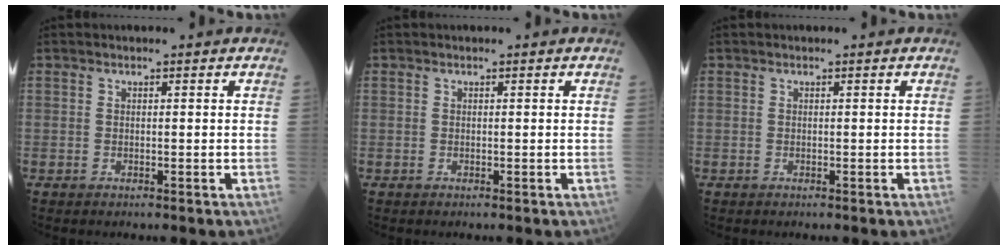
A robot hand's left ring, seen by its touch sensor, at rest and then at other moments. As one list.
[{"total": 0.0}, {"total": 0.0}]